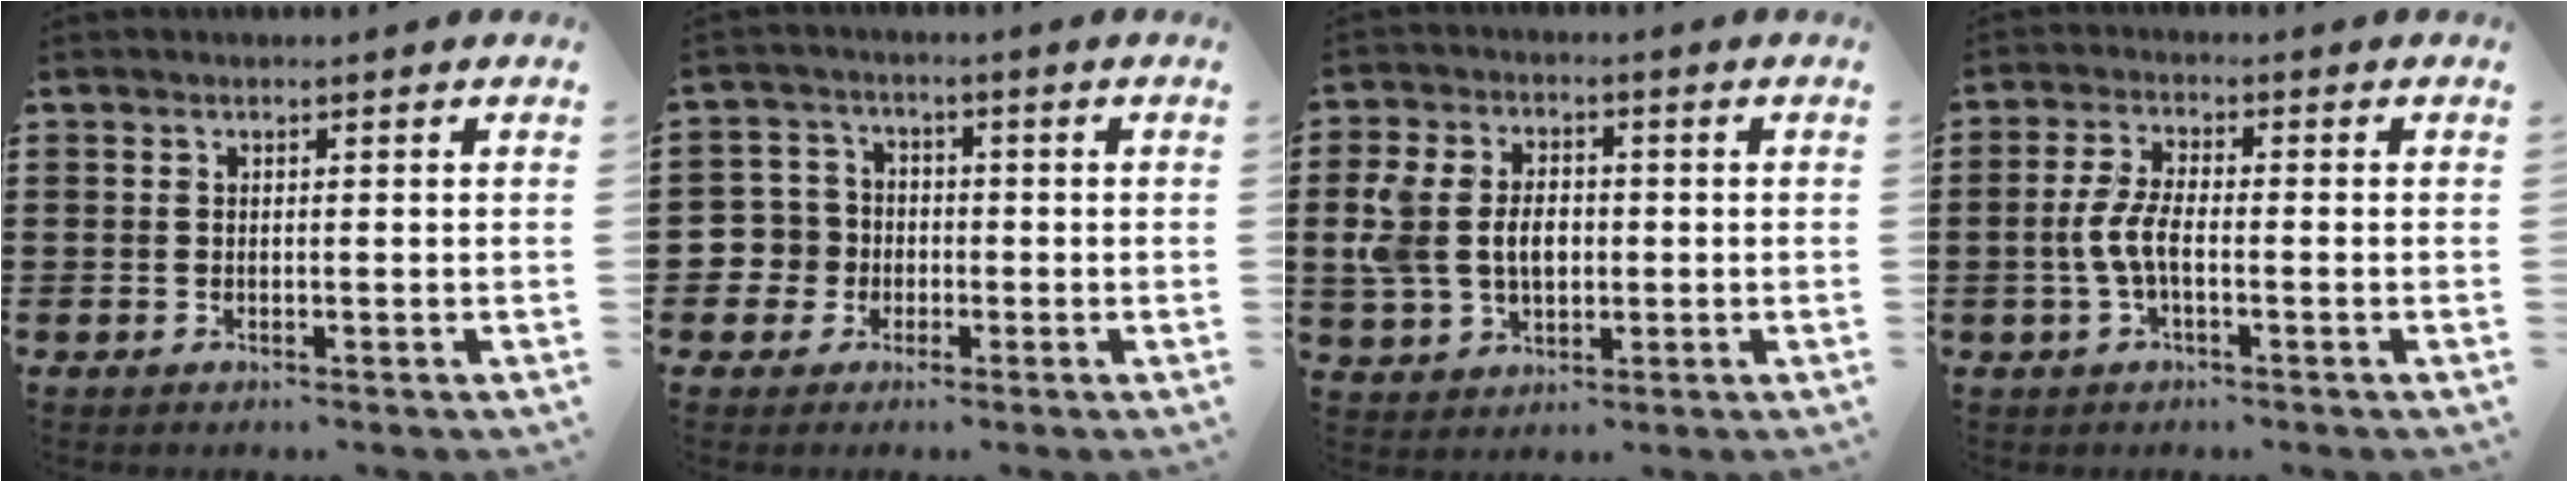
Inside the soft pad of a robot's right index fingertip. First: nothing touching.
{"total": 5.2, "force": [-1.1, 5.1, 0.6], "torque": [-0.047, 0.012, -0.026]}
{"total": 6.7, "force": [0.0, 5.1, 4.4], "torque": [-0.102, 0.007, -0.005]}
{"total": 4.8, "force": [-1.2, 1.7, 4.4], "torque": [-0.112, -0.006, -0.031]}